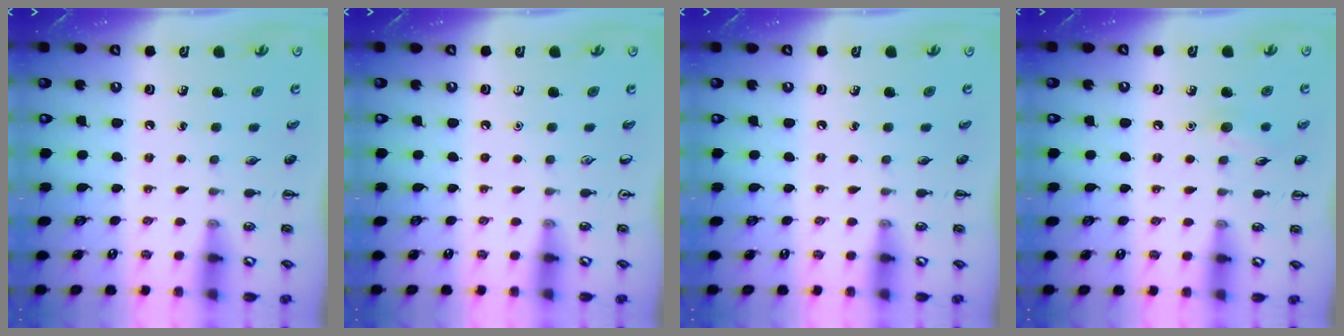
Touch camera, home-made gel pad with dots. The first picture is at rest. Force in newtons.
{"total": 0.0}
{"total": 0.0}
{"total": 6.6, "press": 6.4, "slide": 1.6}